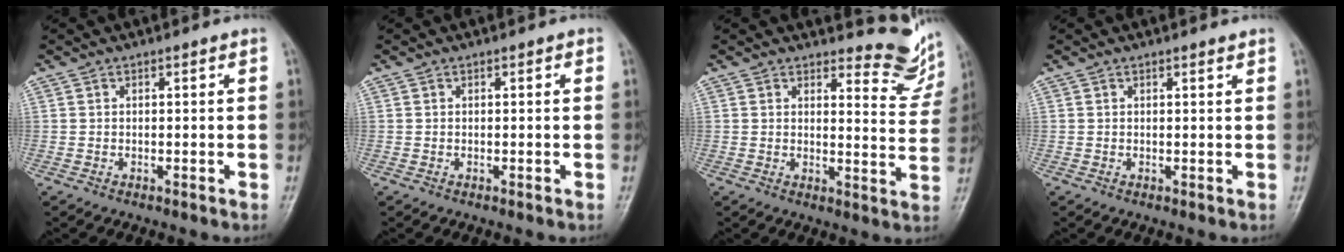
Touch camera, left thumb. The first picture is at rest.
{"total": 0.0}
{"total": 8.4, "force": [8.1, 2.1, 0.9], "torque": [0.017, -0.091, 0.084]}
{"total": 0.6, "force": [0.6, -0.1, 0.2], "torque": [-0.003, -0.006, 0.011]}